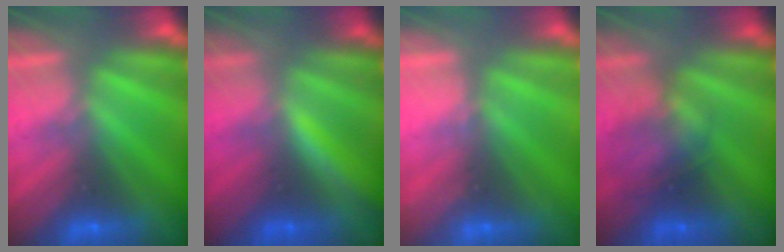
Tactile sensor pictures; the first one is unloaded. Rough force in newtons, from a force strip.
{"total": 1.7}
{"total": 2.3}
{"total": 2.2}